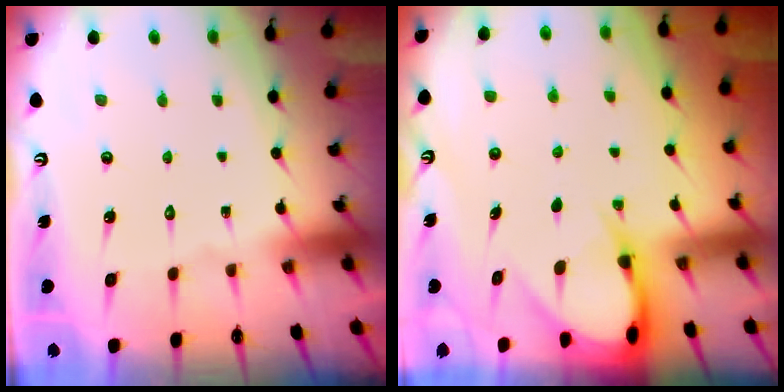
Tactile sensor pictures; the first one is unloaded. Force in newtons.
{"total": 5.9, "press": 5.9, "slide": 0.8}